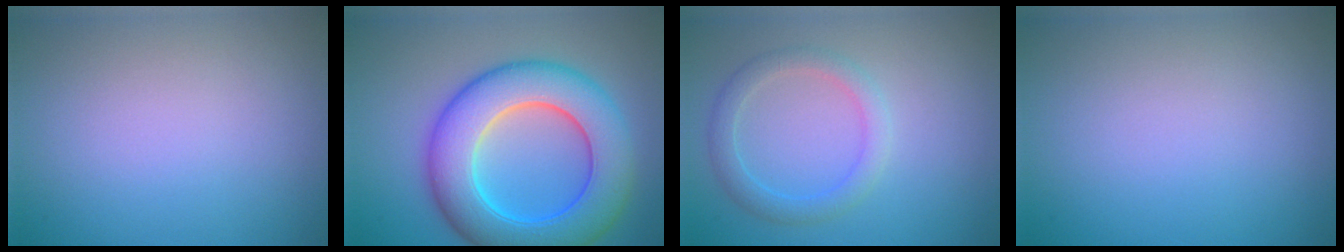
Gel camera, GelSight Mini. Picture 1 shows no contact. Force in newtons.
{"total": 10.5, "press": 10.5, "slide": 0.0}
{"total": 2.7, "press": 2.7, "slide": 0.0}
{"total": 0.0}